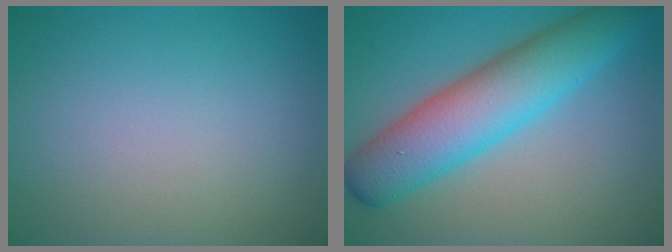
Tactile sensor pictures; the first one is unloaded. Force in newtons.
{"total": 8.3, "press": 8.3, "slide": 0.1}